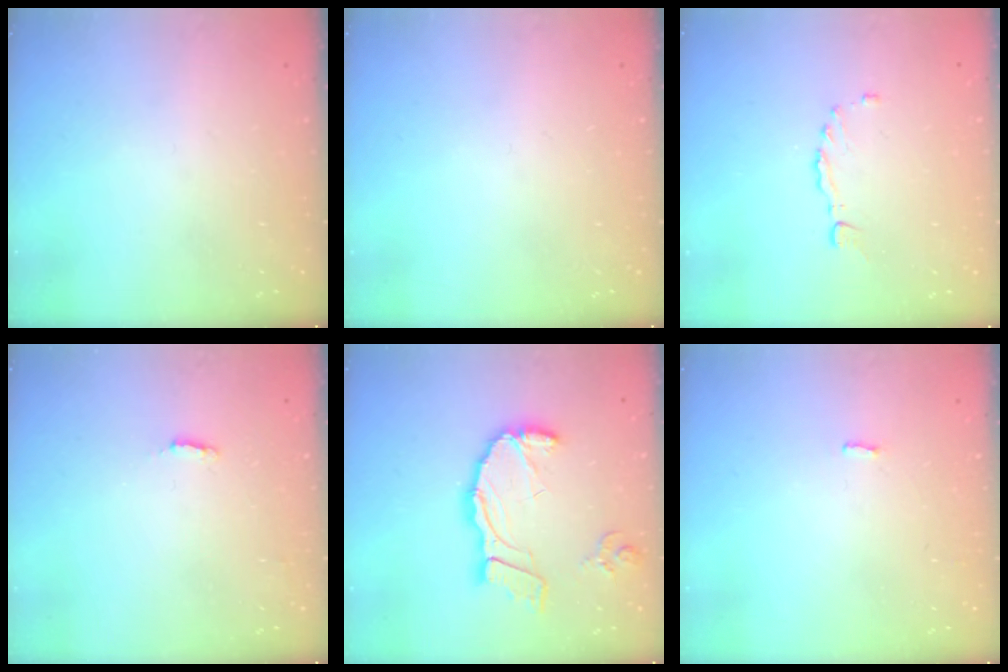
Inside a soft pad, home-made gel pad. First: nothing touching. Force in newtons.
{"total": 0.0}
{"total": 1.3, "press": 1.3, "slide": 0.3}
{"total": 2.3, "press": 2.2, "slide": 0.5}
{"total": 15.5, "press": 15.4, "slide": 1.5}
{"total": 1.6, "press": 1.6, "slide": 0.2}